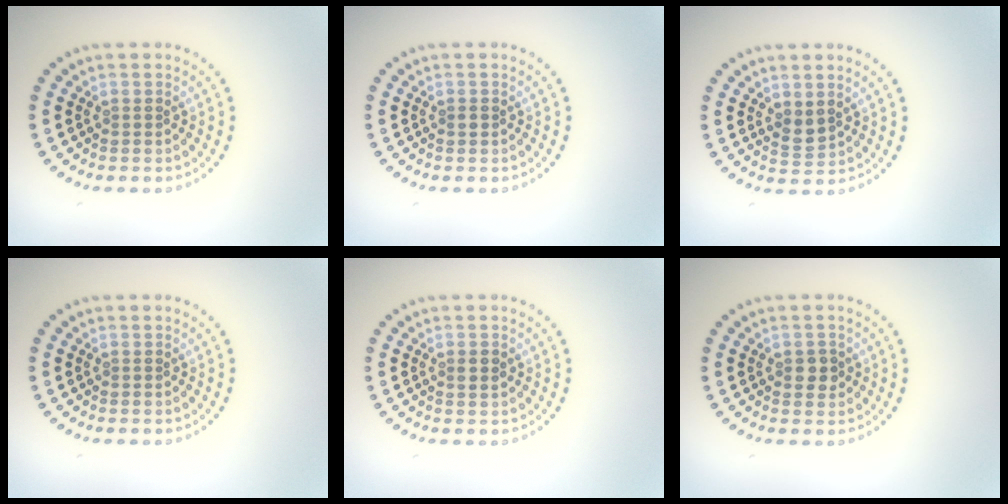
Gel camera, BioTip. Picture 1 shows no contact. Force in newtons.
{"total": 0.7, "press": 0.7, "slide": 0.0}
{"total": 1.6, "press": 1.4, "slide": 0.7}
{"total": 0.0}
{"total": 1.2, "press": 1.1, "slide": 0.2}
{"total": 1.7, "press": 1.6, "slide": 0.2}